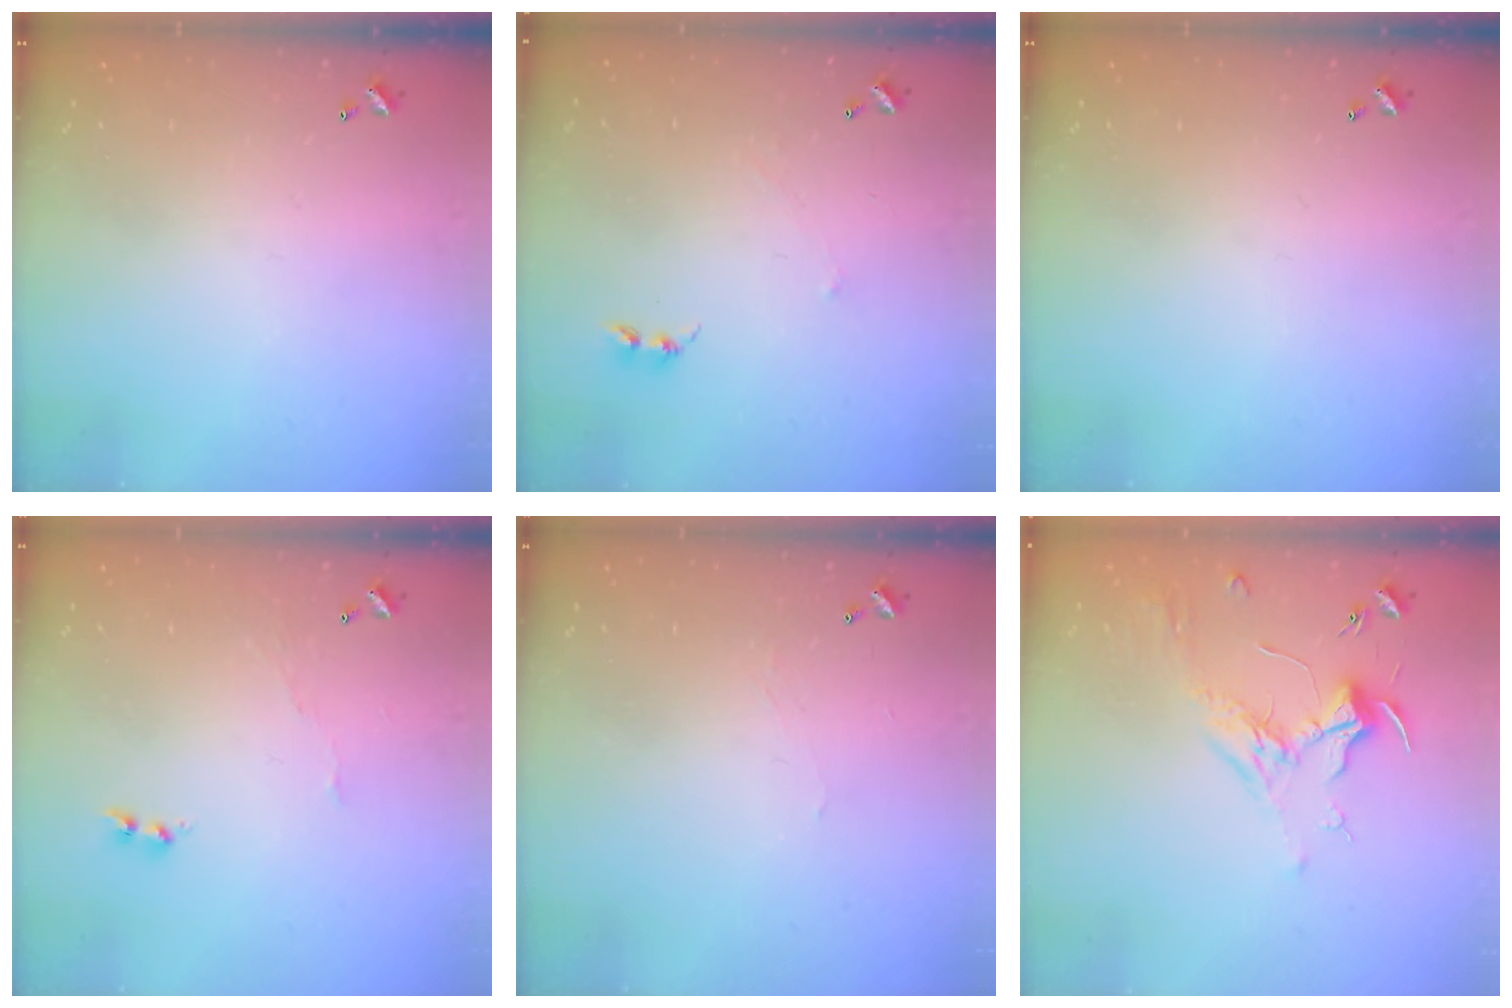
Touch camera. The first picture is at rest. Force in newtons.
{"total": 2.3, "press": 2.3, "slide": 0.3}
{"total": 0.0}
{"total": 3.8, "press": 3.7, "slide": 0.6}
{"total": 0.9, "press": 0.7, "slide": 0.4}
{"total": 1.8, "press": 1.7, "slide": 0.7}